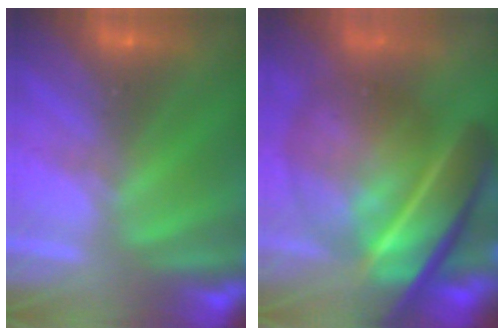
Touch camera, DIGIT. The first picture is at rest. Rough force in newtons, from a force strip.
{"total": 5.8}